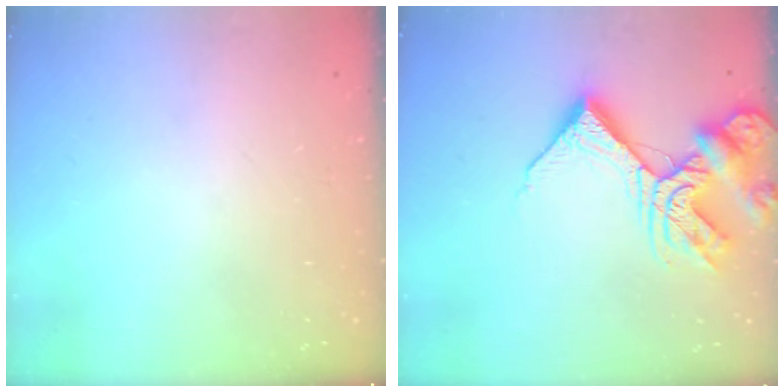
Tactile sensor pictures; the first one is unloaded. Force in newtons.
{"total": 16.0, "press": 15.9, "slide": 1.8}